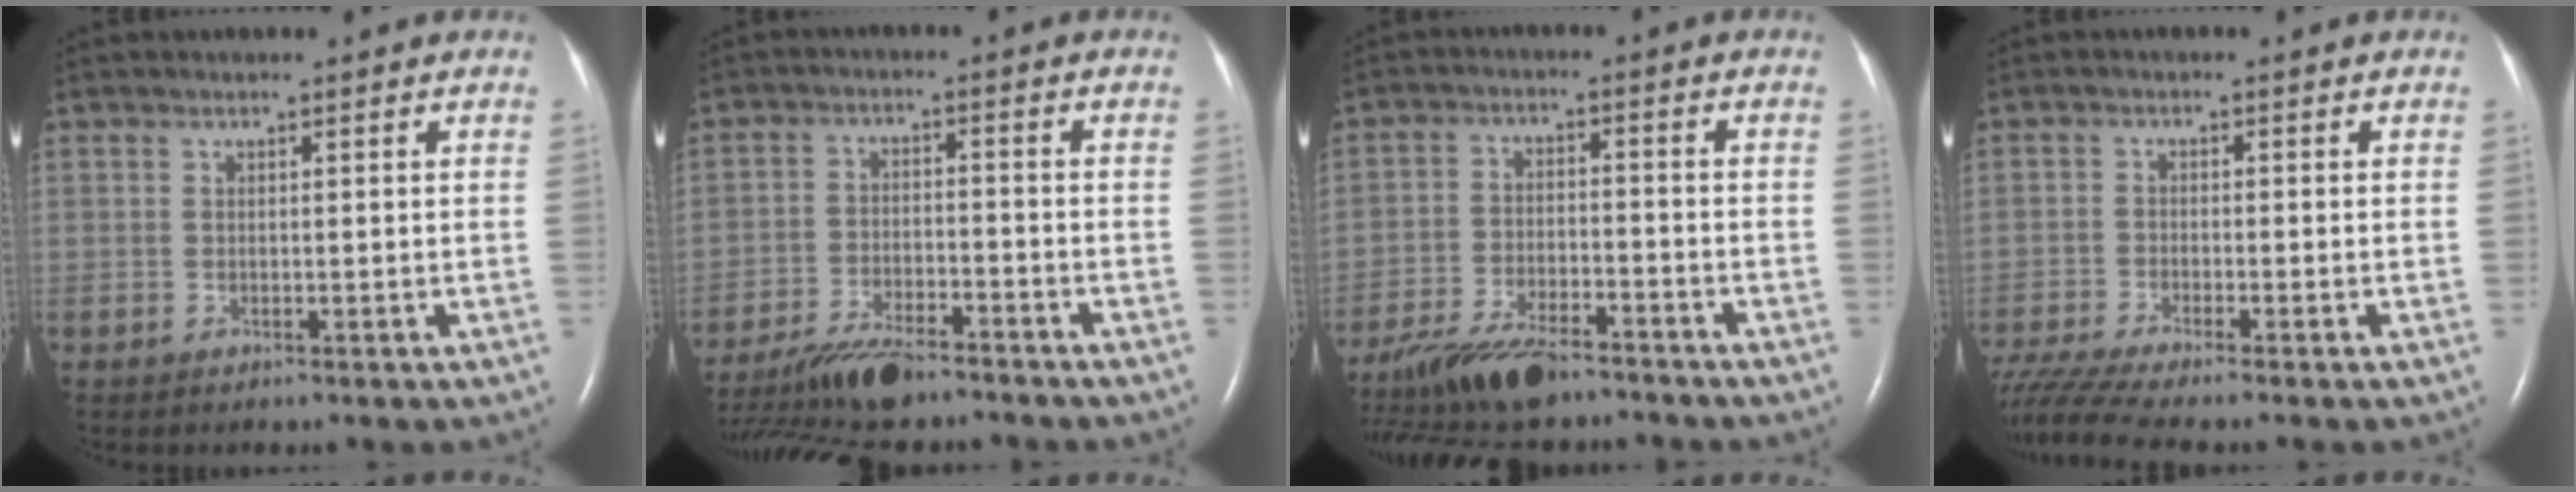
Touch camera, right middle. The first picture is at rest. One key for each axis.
{"total": 11.6, "fx": -9.9, "fy": 2.4, "fz": 5.7, "tx": -0.104, "ty": -0.017, "tz": -0.167}
{"total": 13.3, "fx": -11.0, "fy": 3.2, "fz": 6.8, "tx": -0.134, "ty": -0.018, "tz": -0.188}
{"total": 8.1, "fx": -7.2, "fy": -0.9, "fz": 3.6, "tx": -0.070, "ty": -0.020, "tz": -0.128}